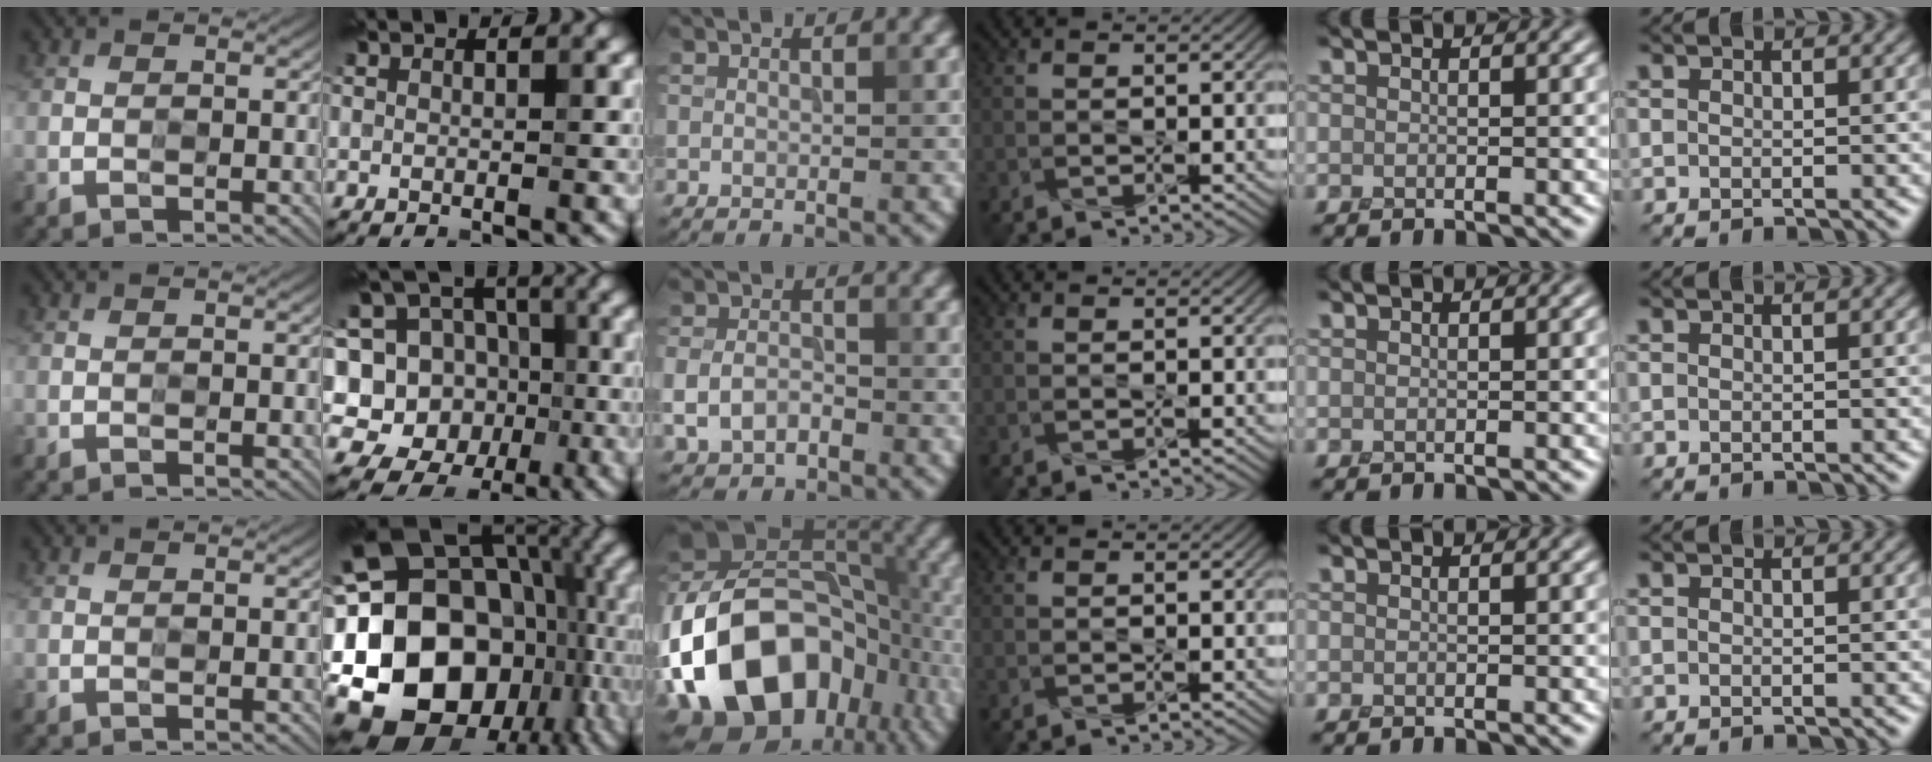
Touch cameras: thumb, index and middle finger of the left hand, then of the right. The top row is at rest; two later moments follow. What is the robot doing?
{"motion": "press", "object": "gel pad"}